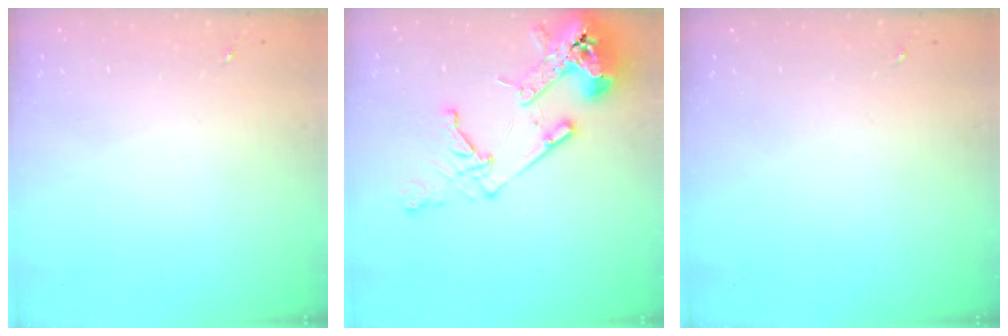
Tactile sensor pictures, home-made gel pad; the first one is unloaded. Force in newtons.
{"total": 18.8, "press": 18.6, "slide": 2.5}
{"total": 0.0}